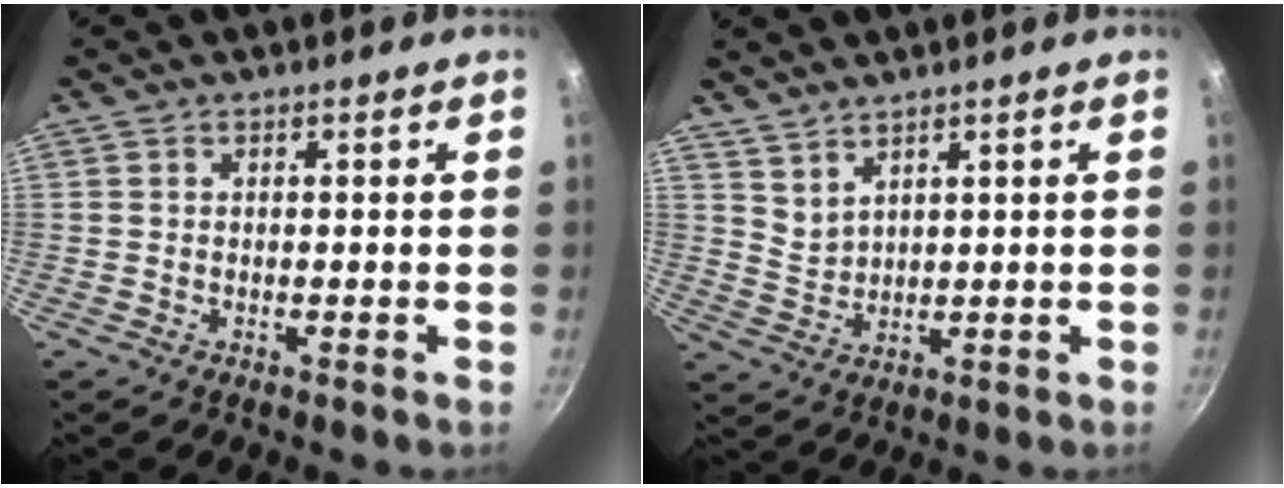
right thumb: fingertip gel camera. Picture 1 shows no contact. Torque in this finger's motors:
{"motor_torque": [-0.39, -0.16, -0.48, 0.71, -0.07]}